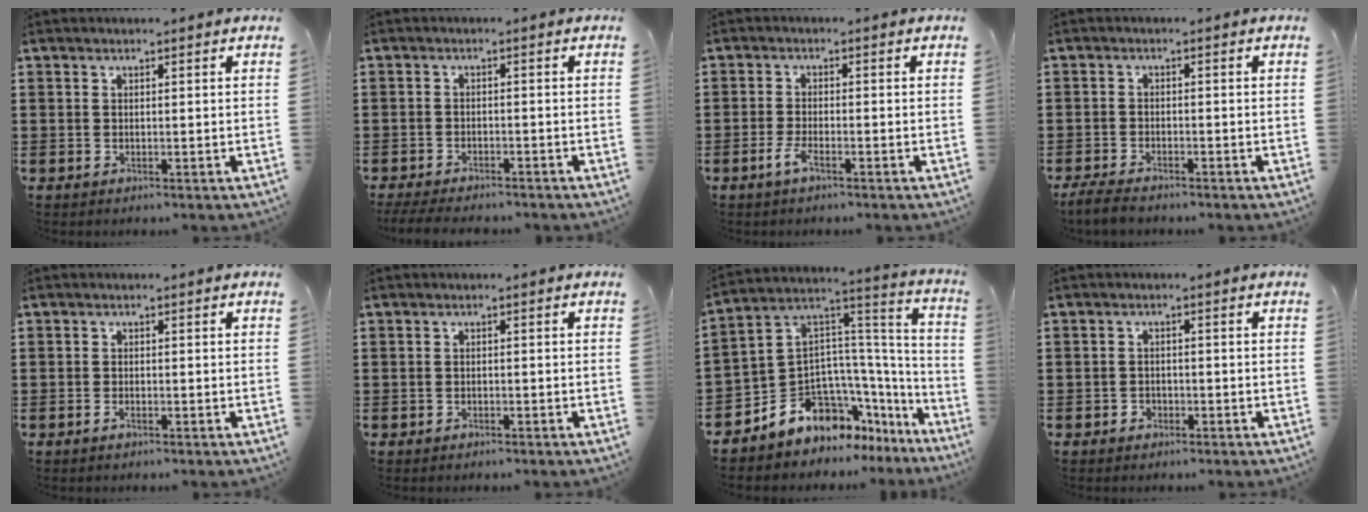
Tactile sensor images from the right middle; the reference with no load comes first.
{"total": 2.5, "force": [-2.5, 0.4, 0.4], "torque": [-0.017, -0.002, -0.054]}
{"total": 2.7, "force": [-1.5, 0.6, 2.1], "torque": [-0.050, -0.004, -0.033]}
{"total": 2.7, "force": [-2.5, 0.6, 0.9], "torque": [-0.031, 0.000, -0.055]}
{"total": 0.9, "force": [-0.6, 0.3, 0.5], "torque": [-0.012, -0.005, -0.011]}
{"total": 0.8, "force": [-0.7, 0.3, 0.1], "torque": [-0.002, 0.001, -0.015]}
{"total": 7.7, "force": [-5.5, 5.0, 1.9], "torque": [-0.059, -0.014, -0.106]}
{"total": 1.3, "force": [-0.9, 0.9, 0.1], "torque": [-0.005, 0.002, -0.022]}